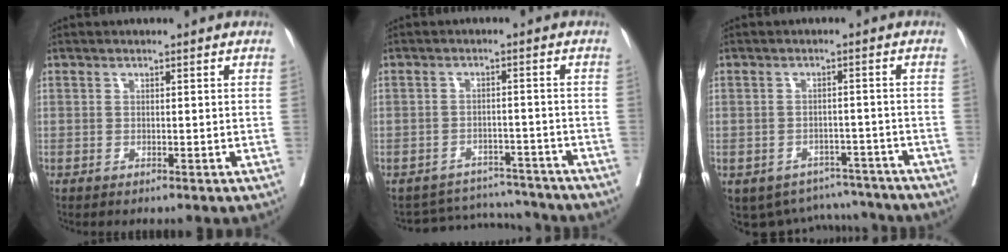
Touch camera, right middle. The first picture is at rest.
{"total": 7.8, "force": [-7.6, 1.4, -1.3], "torque": [0.021, 0.025, -0.104]}
{"total": 9.1, "force": [-8.1, 4.1, 0.3], "torque": [0.004, 0.026, -0.100]}